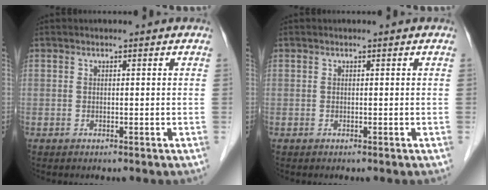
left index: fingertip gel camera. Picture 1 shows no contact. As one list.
[{"total": 0.0}]